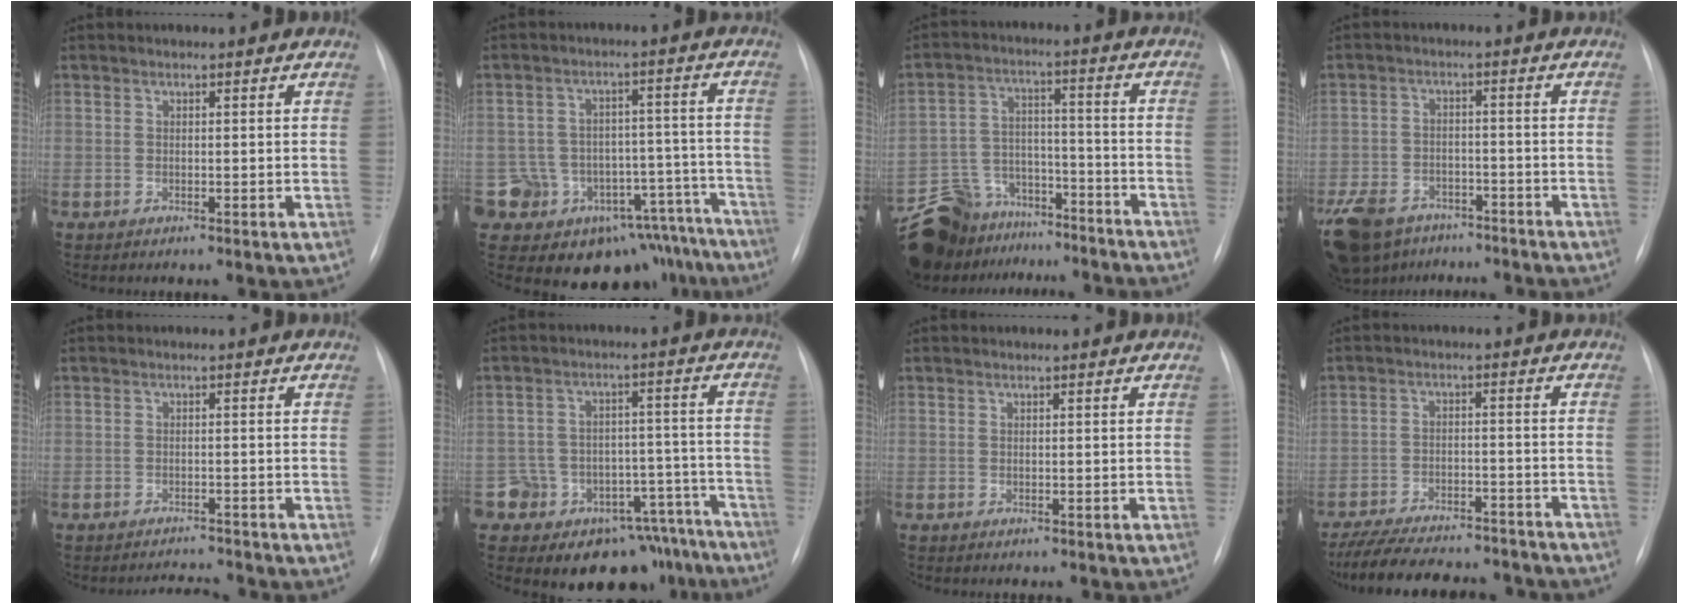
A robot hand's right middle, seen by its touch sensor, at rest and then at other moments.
{"total": 19.1, "force": [-13.8, 12.1, 5.3], "torque": [-0.049, 0.075, -0.161]}
{"total": 18.8, "force": [-15.9, 8.4, 5.5], "torque": [-0.122, 0.031, -0.238]}
{"total": 16.9, "force": [-12.8, 8.6, 7.0], "torque": [-0.184, -0.012, -0.182]}
{"total": 2.6, "force": [-2.5, -0.4, -0.4], "torque": [0.003, -0.011, -0.034]}
{"total": 16.3, "force": [-12.4, 10.1, 2.9], "torque": [-0.008, 0.074, -0.153]}
{"total": 0.0}
{"total": 20.4, "force": [-18.2, 5.0, 8.0], "torque": [-0.157, -0.011, -0.251]}